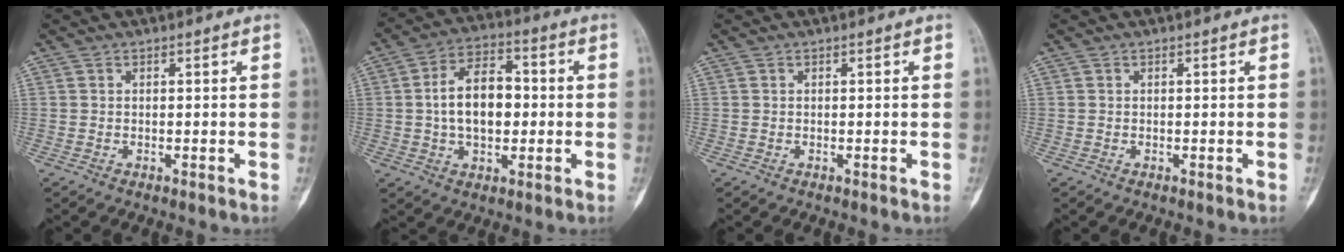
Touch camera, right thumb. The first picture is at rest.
{"total": 11.8, "force": [0.1, 7.2, 9.4], "torque": [-0.140, 0.022, -0.003]}
{"total": 0.0}
{"total": 0.0}